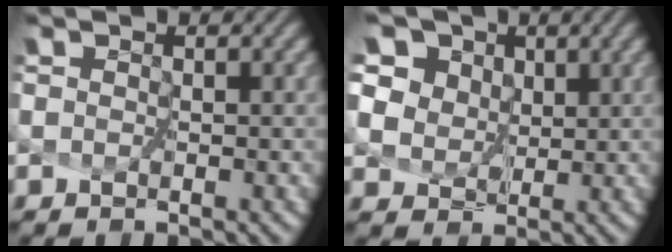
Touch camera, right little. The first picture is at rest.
{"total": 11.9, "force": [6.6, 8.2, 5.5], "torque": [-0.151, 0.041, 0.118]}